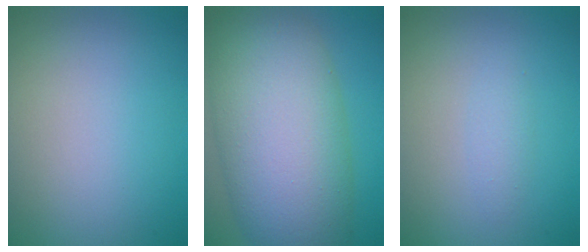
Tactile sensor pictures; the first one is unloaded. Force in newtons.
{"total": 13.3, "press": 13.3, "slide": 0.3}
{"total": 1.1, "press": 1.1, "slide": 0.1}